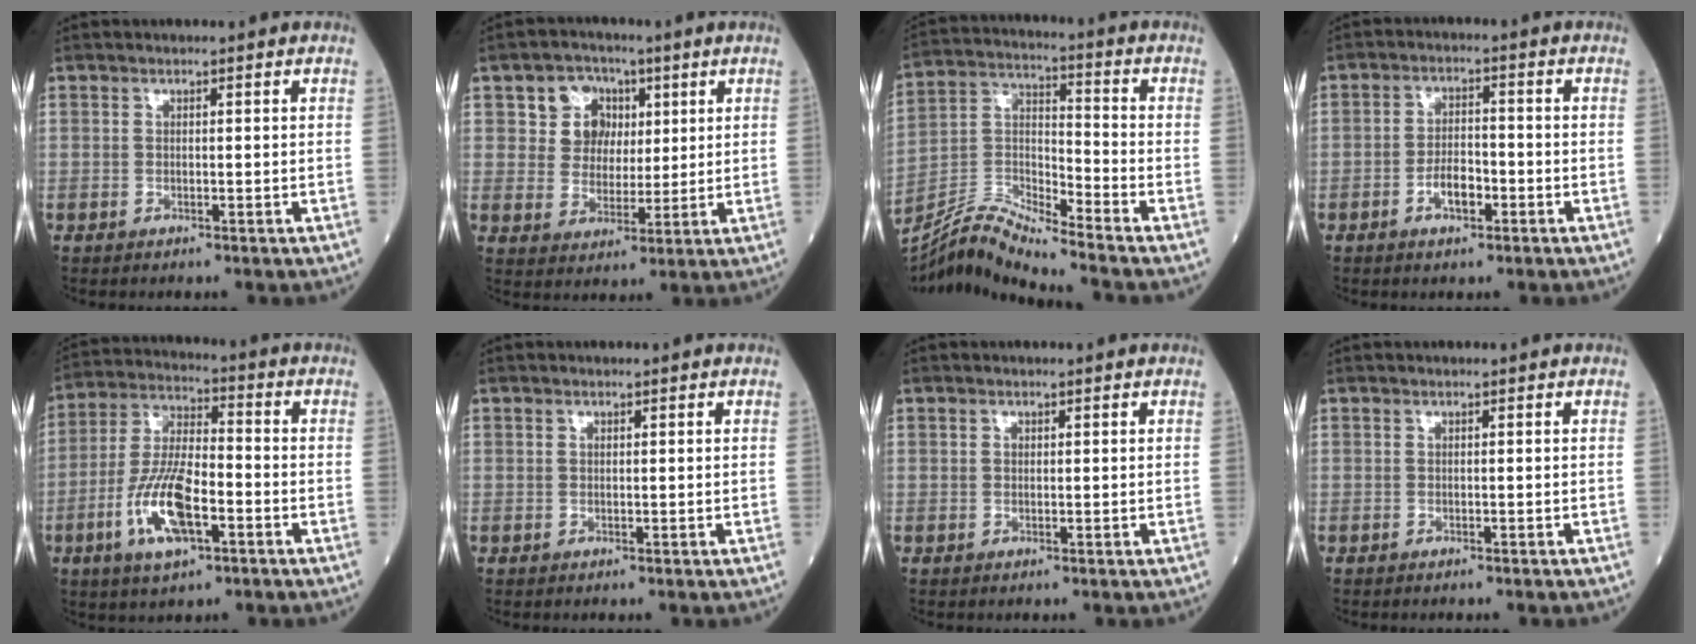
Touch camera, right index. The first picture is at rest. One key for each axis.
{"total": 7.4, "fx": 2.8, "fy": 6.4, "fz": 2.2, "tx": -0.037, "ty": 0.023, "tz": 0.052}
{"total": 10.5, "fx": -10.1, "fy": -1.4, "fz": 2.5, "tx": -0.052, "ty": 0.022, "tz": -0.192}
{"total": 4.4, "fx": -1.9, "fy": 2.0, "fz": 3.5, "tx": -0.063, "ty": 0.006, "tz": -0.034}
{"total": 12.1, "fx": -4.5, "fy": 4.0, "fz": 10.6, "tx": -0.220, "ty": -0.001, "tz": -0.083}
{"total": 0.6, "fx": 0.3, "fy": 0.4, "fz": 0.4, "tx": -0.007, "ty": -0.002, "tz": 0.005}
{"total": 0.8, "fx": 0.3, "fy": 0.6, "fz": 0.4, "tx": -0.007, "ty": -0.001, "tz": 0.005}
{"total": 0.8, "fx": -0.8, "fy": 0.0, "fz": 0.3, "tx": -0.001, "ty": 0.003, "tz": -0.011}